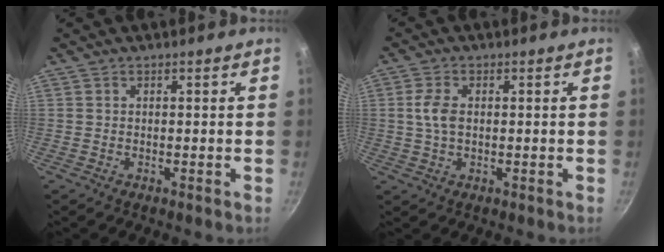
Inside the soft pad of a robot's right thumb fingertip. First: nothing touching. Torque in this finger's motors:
{"motor_torque": [0.03, -0.01, 0.64, 0.22, 0.07]}